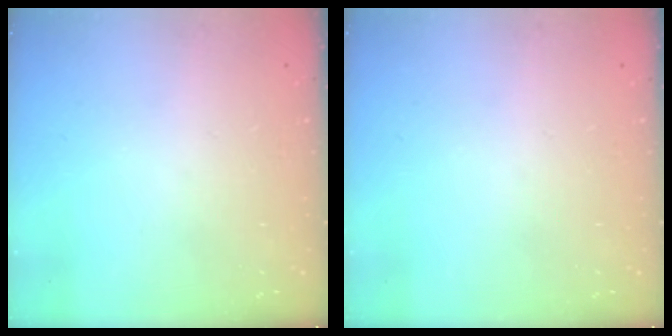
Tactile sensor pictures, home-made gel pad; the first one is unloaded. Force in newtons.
{"total": 0.0}